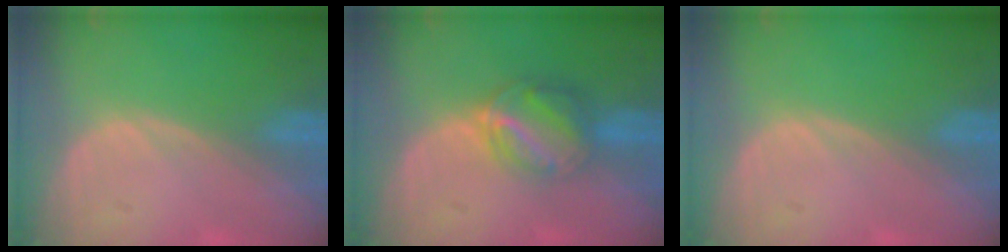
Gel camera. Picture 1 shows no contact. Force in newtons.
{"total": 6.4, "press": 5.5, "slide": 3.2}
{"total": 0.0}